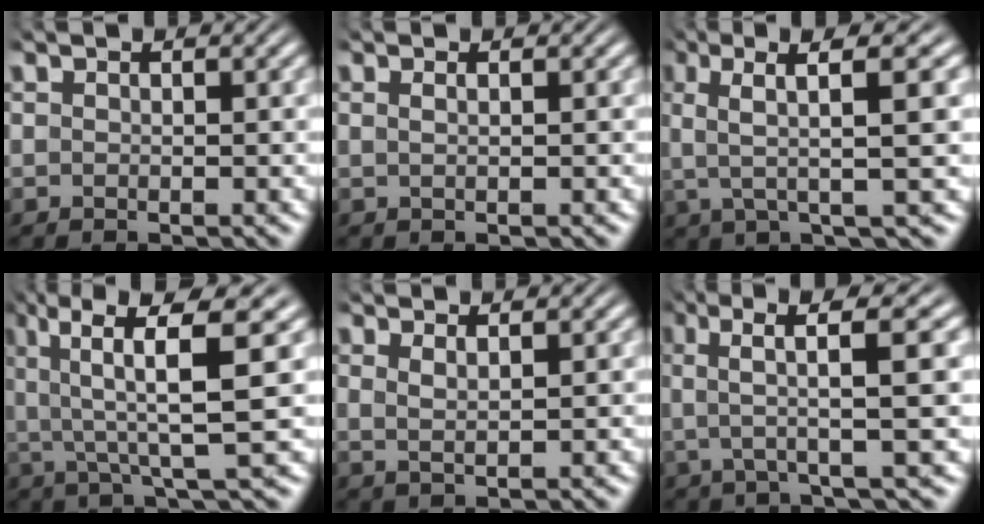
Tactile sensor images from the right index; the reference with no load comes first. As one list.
[{"total": 0.5, "force": [0.2, -0.2, 0.4], "torque": [-0.005, 0.001, 0.004]}, {"total": 6.4, "force": [2.8, 0.6, 5.7], "torque": [-0.096, 0.021, 0.040]}, {"total": 9.0, "force": [3.9, 2.1, 7.8], "torque": [-0.116, 0.017, 0.053]}, {"total": 1.3, "force": [0.8, 0.2, 1.0], "torque": [-0.018, -0.004, 0.022]}, {"total": 7.3, "force": [4.0, 1.0, 6.0], "torque": [-0.096, 0.032, 0.048]}]